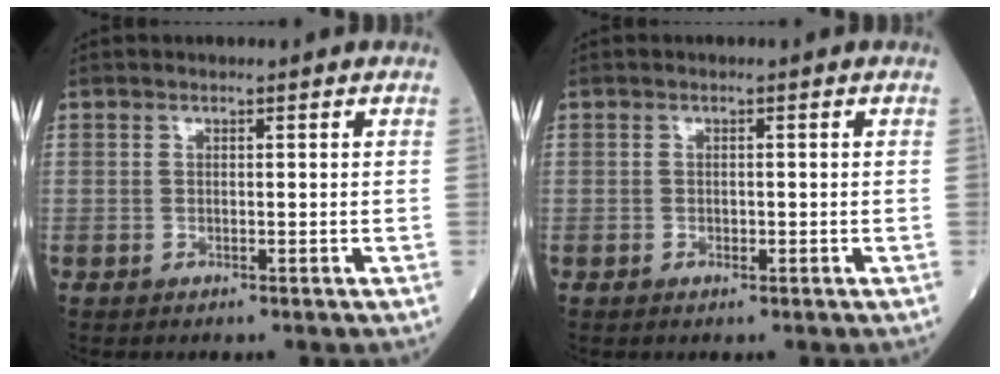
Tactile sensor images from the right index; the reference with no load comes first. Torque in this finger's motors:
{"motor_torque": [0.05, -0.03, -0.04, -0.01]}